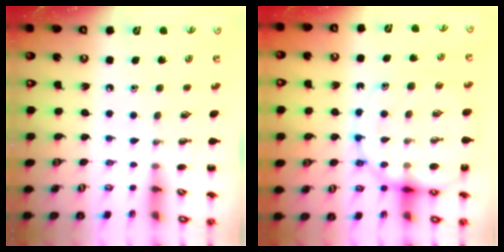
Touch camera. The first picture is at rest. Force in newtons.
{"total": 19.3, "press": 18.8, "slide": 4.3}